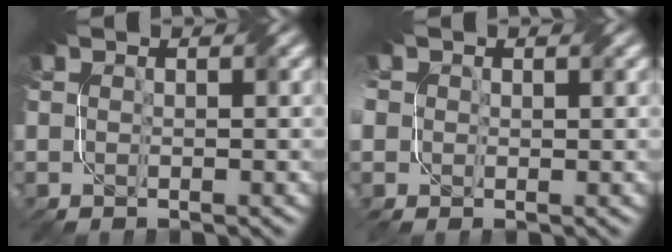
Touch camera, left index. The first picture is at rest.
{"total": 2.6, "force": [0.7, 2.3, 1.1], "torque": [-0.022, 0.012, 0.012]}